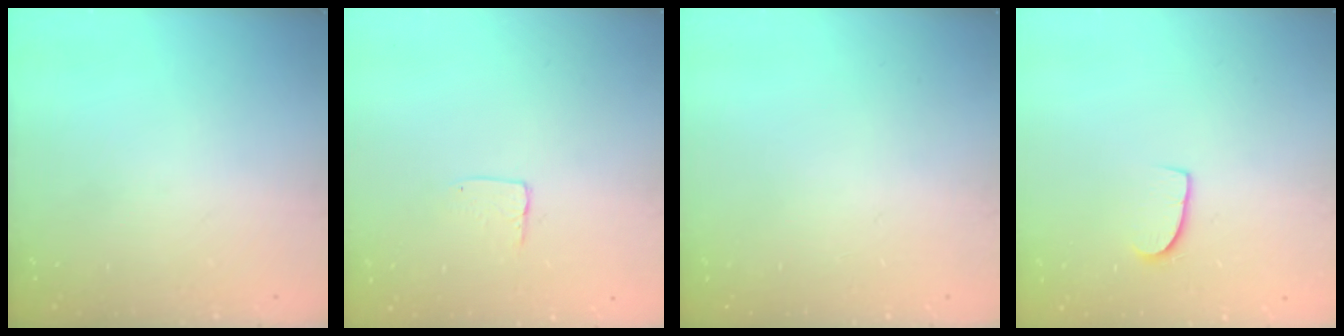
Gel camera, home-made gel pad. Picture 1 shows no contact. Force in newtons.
{"total": 3.8, "press": 3.8, "slide": 0.3}
{"total": 0.0}
{"total": 6.8, "press": 6.8, "slide": 0.4}